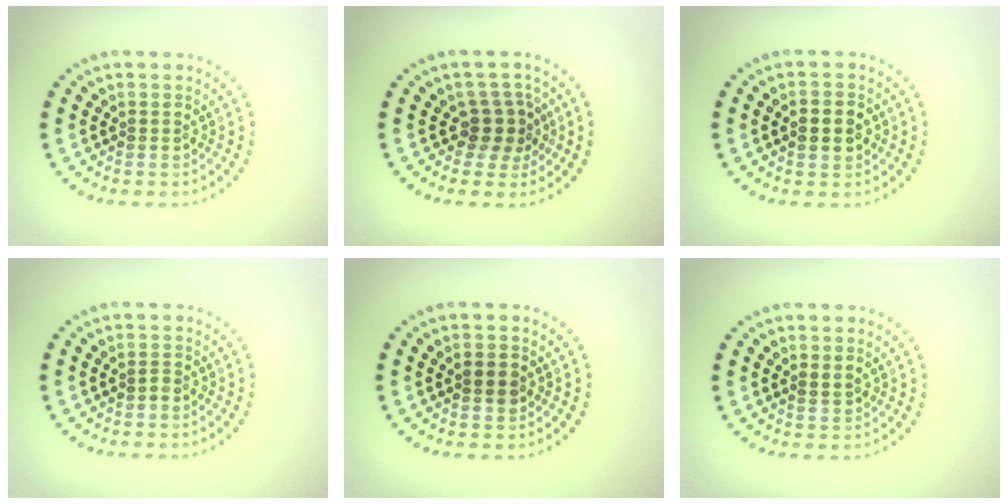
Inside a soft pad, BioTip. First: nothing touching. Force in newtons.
{"total": 2.6, "press": 2.1, "slide": 1.6}
{"total": 3.1, "press": 3.1, "slide": 0.1}
{"total": 0.6, "press": 0.5, "slide": 0.4}
{"total": 1.6, "press": 1.6, "slide": 0.2}
{"total": 0.8, "press": 0.8, "slide": 0.2}